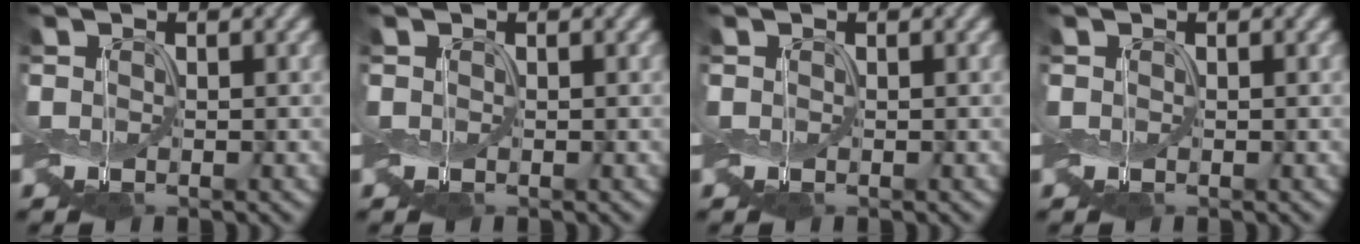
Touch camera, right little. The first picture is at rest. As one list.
[{"total": 0.0}, {"total": 0.0}, {"total": 0.0}]